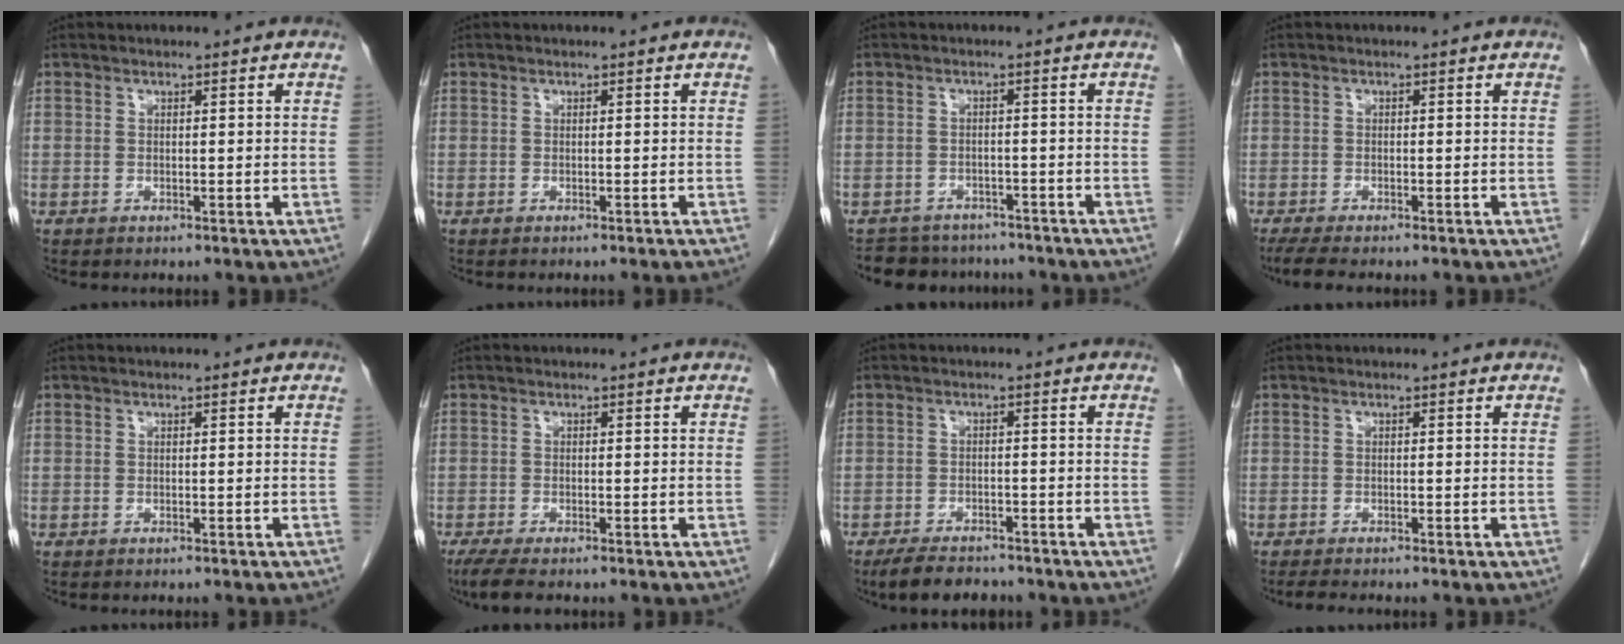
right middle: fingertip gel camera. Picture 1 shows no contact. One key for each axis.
{"total": 1.7, "fx": -1.5, "fy": -0.2, "fz": 0.7, "tx": -0.007, "ty": 0.003, "tz": -0.017}
{"total": 7.6, "fx": -6.7, "fy": 3.4, "fz": 0.6, "tx": -0.006, "ty": 0.009, "tz": -0.087}
{"total": 5.3, "fx": -4.3, "fy": 1.0, "fz": 3.0, "tx": -0.049, "ty": -0.013, "tz": -0.064}
{"total": 1.7, "fx": -1.6, "fy": -0.1, "fz": 0.8, "tx": -0.010, "ty": 0.003, "tz": -0.018}
{"total": 5.4, "fx": -4.2, "fy": 1.2, "fz": 3.2, "tx": -0.057, "ty": -0.014, "tz": -0.064}
{"total": 6.7, "fx": -5.7, "fy": 2.4, "fz": 2.6, "tx": -0.045, "ty": -0.008, "tz": -0.089}
{"total": 3.3, "fx": -2.8, "fy": 0.4, "fz": 1.7, "tx": -0.028, "ty": -0.008, "tz": -0.039}